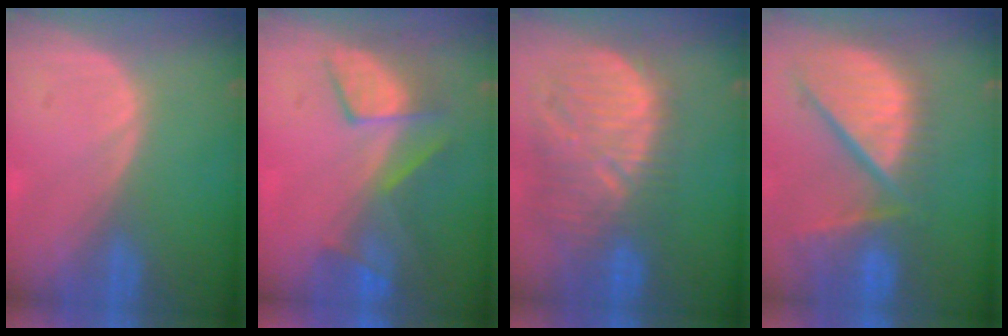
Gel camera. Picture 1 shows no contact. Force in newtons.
{"total": 7.7, "press": 7.3, "slide": 2.5}
{"total": 12.8, "press": 11.3, "slide": 6.0}
{"total": 13.1, "press": 11.0, "slide": 7.2}